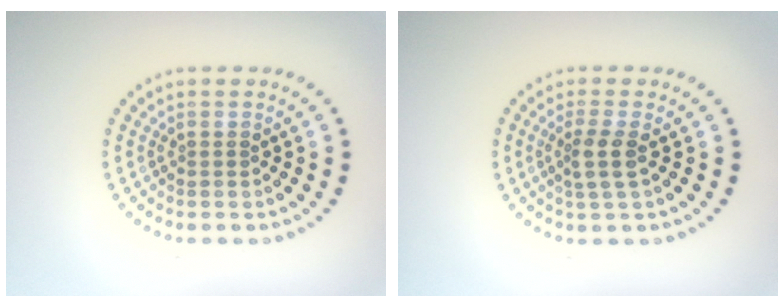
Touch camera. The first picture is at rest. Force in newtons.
{"total": 2.1, "press": 1.7, "slide": 1.1}